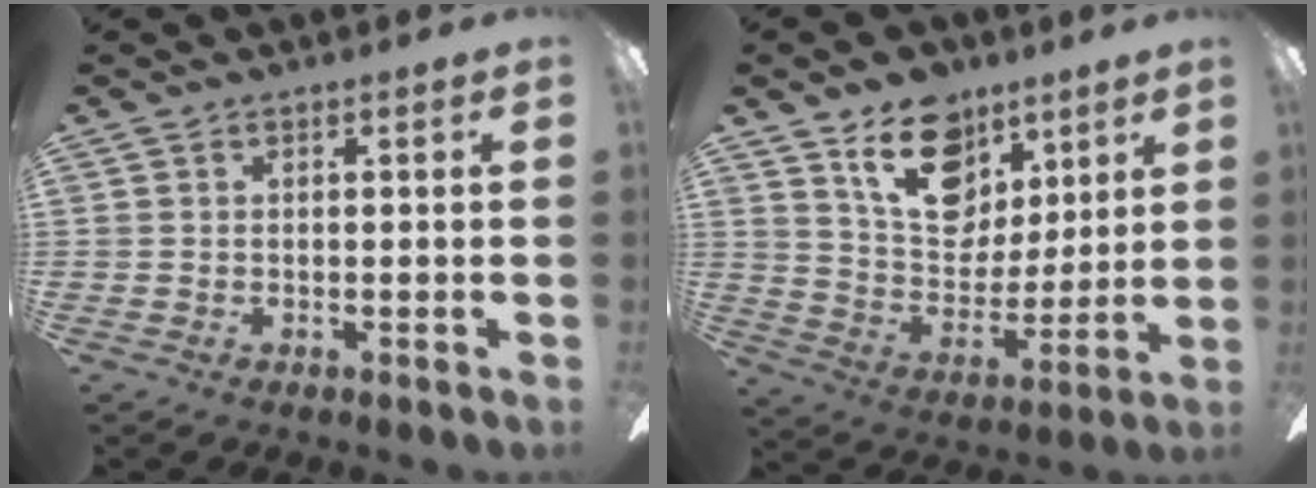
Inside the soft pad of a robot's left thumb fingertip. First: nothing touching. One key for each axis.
{"total": 17.8, "fx": 10.6, "fy": 11.8, "fz": 8.0, "tx": -0.114, "ty": -0.057, "tz": 0.198}